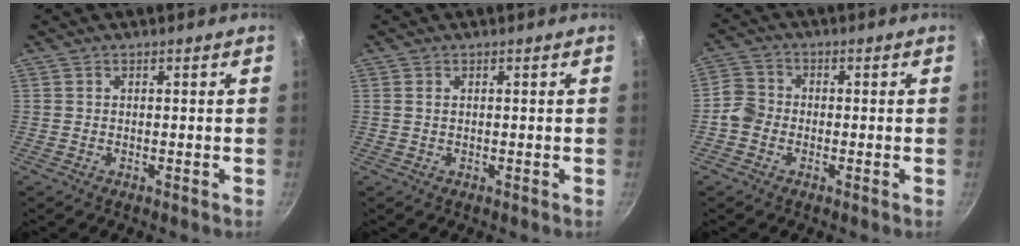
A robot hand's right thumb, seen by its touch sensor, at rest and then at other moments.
{"total": 0.8, "force": [0.2, 0.5, 0.6], "torque": [-0.010, 0.001, 0.004]}
{"total": 4.3, "force": [-1.6, 3.7, 1.7], "torque": [-0.016, 0.019, -0.043]}